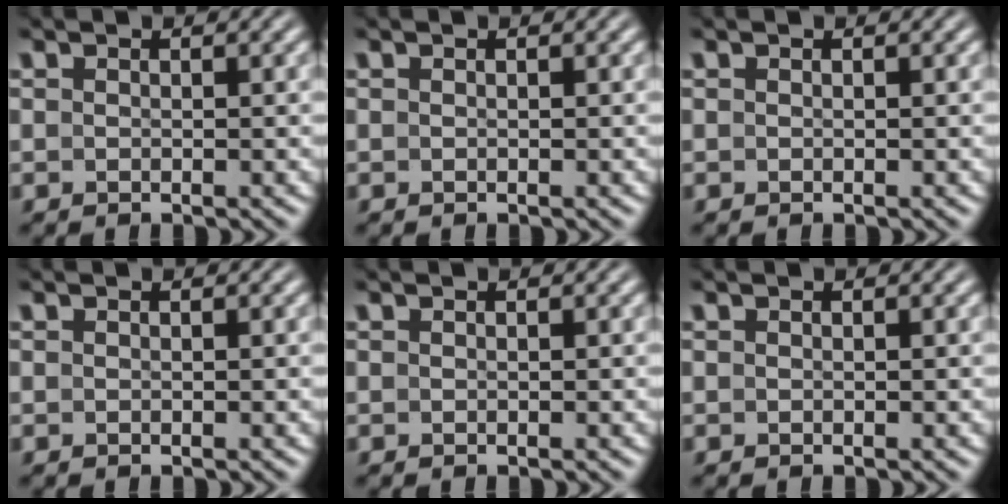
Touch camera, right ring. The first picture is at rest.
{"total": 0.0}
{"total": 0.0}
{"total": 0.0}
{"total": 0.0}
{"total": 0.0}